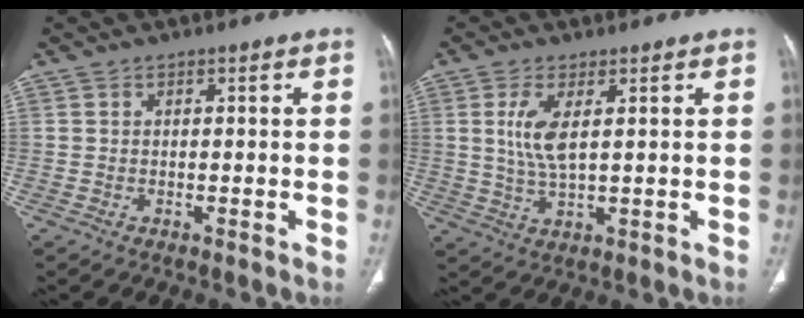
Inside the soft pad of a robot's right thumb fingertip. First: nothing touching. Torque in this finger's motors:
{"motor_torque": [-0.57, 0.76, 0.40, 0.64, 0.12]}